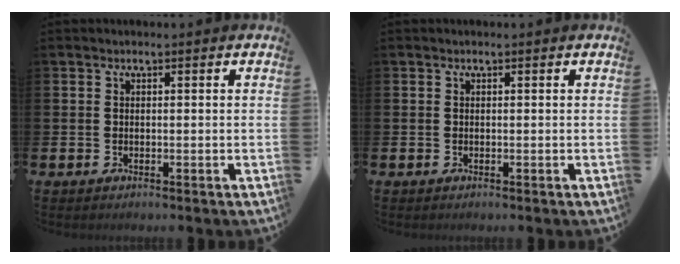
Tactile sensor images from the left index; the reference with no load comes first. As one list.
[{"total": 0.0}]